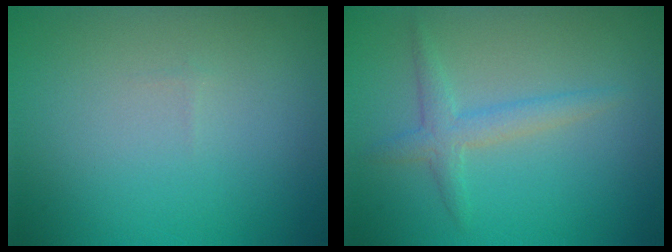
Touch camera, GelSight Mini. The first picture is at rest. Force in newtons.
{"total": 2.3, "press": 2.3, "slide": 0.1}